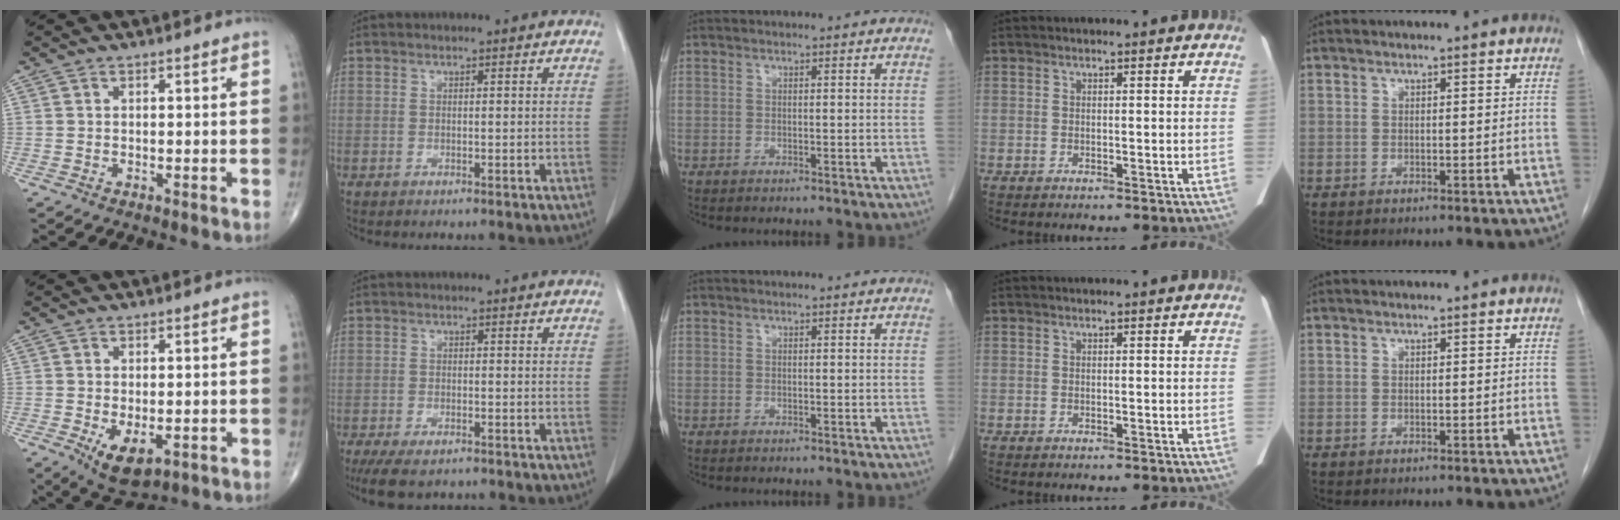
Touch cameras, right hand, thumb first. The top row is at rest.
{"thumb": {"total": 6.4, "force": [-1.8, 3.3, 5.2], "torque": [-0.085, -0.012, -0.017]}, "index": {"total": 7.4, "force": [-5.9, 2.6, 3.7], "torque": [-0.056, -0.010, -0.091]}}